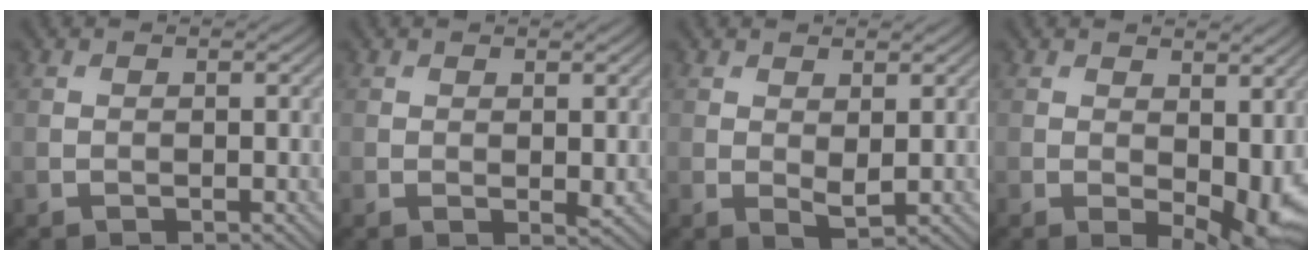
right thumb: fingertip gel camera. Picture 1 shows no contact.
{"total": 1.3, "force": [0.3, 0.5, 1.2], "torque": [-0.017, -0.006, 0.007]}
{"total": 1.9, "force": [0.7, 0.8, 1.6], "torque": [-0.033, -0.008, 0.017]}
{"total": 7.7, "force": [0.0, 4.1, 6.5], "torque": [-0.090, -0.013, 0.009]}